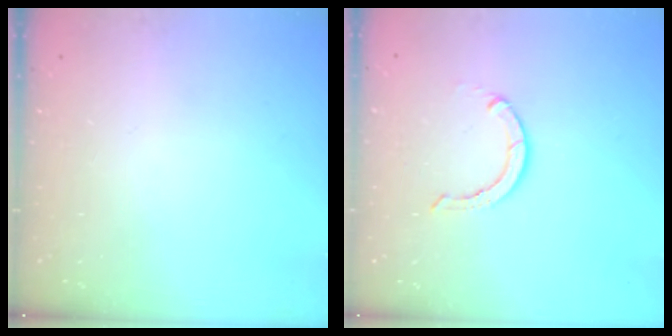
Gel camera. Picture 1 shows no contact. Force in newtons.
{"total": 2.9, "press": 2.9, "slide": 0.1}